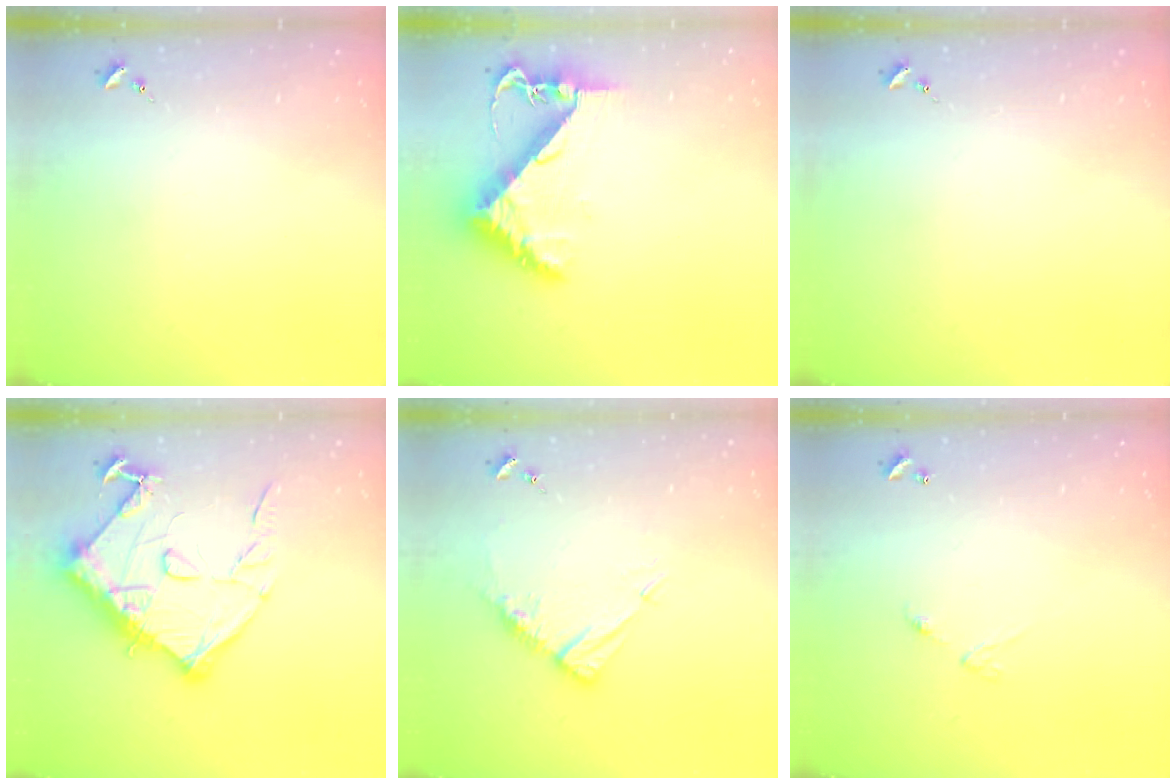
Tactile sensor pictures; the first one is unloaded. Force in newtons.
{"total": 8.3, "press": 8.2, "slide": 1.0}
{"total": 0.0}
{"total": 15.4, "press": 15.4, "slide": 1.0}
{"total": 10.2, "press": 10.1, "slide": 0.9}
{"total": 5.9, "press": 5.9, "slide": 0.4}